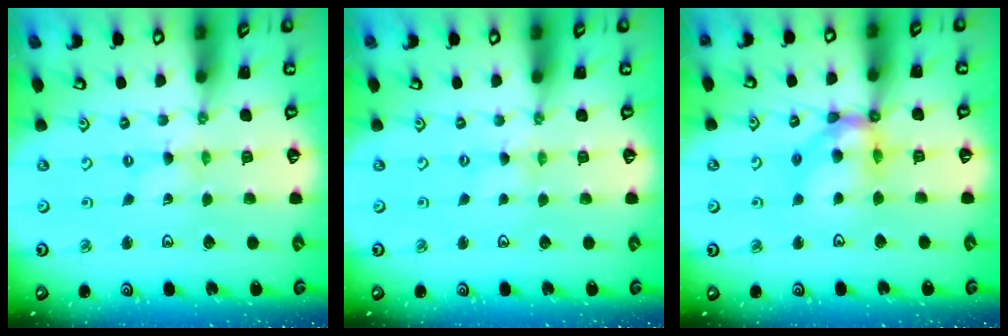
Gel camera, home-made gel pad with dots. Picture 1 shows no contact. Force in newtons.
{"total": 0.0}
{"total": 12.5, "press": 12.5, "slide": 1.2}